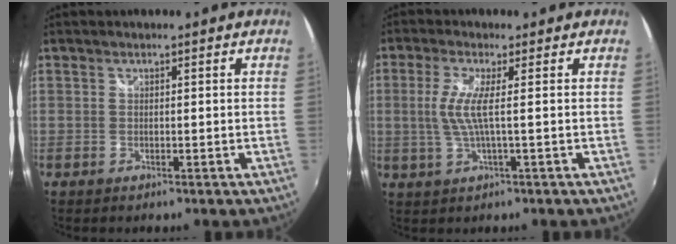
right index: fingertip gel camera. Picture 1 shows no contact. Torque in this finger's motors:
{"motor_torque": [0.22, -0.04, 0.39, 0.10]}